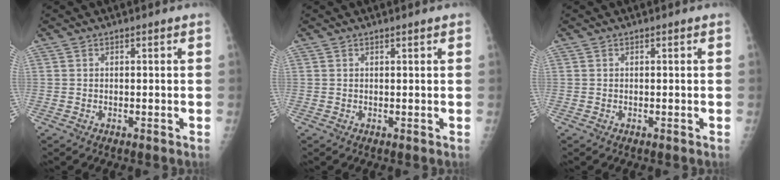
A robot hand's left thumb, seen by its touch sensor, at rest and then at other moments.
{"total": 1.1, "force": [0.8, 0.1, 0.7], "torque": [-0.007, 0.001, 0.012]}
{"total": 0.0}